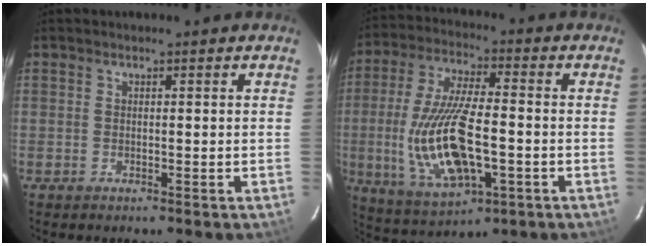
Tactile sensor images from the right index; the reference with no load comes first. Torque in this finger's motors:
{"motor_torque": [2.14, 0.00, 1.05, 0.21]}